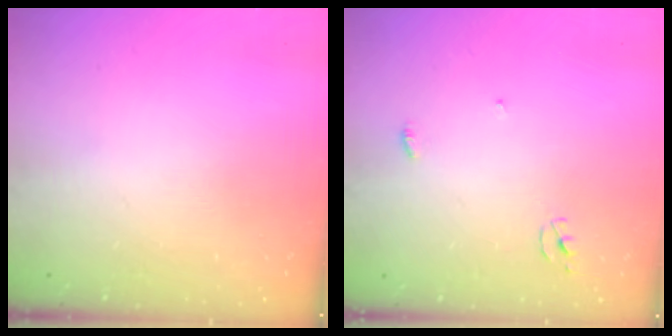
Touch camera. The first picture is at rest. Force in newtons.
{"total": 2.3, "press": 2.3, "slide": 0.1}